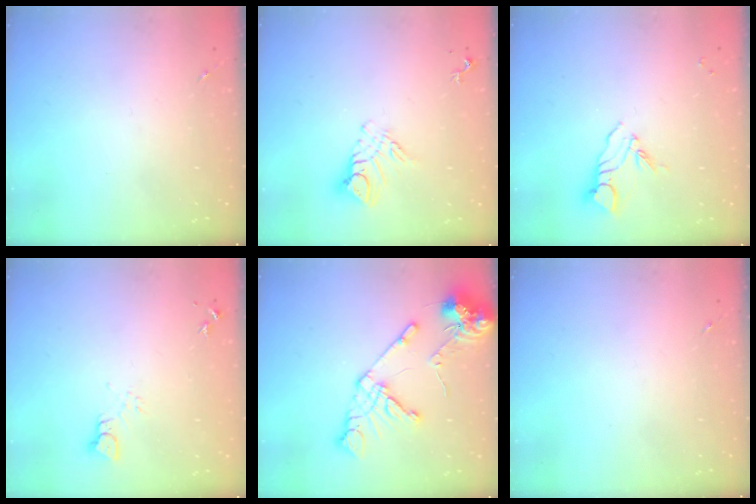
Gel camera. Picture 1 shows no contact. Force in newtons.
{"total": 10.2, "press": 10.1, "slide": 0.8}
{"total": 6.9, "press": 6.9, "slide": 0.7}
{"total": 3.0, "press": 3.0, "slide": 0.2}
{"total": 15.5, "press": 15.3, "slide": 2.3}
{"total": 0.0}